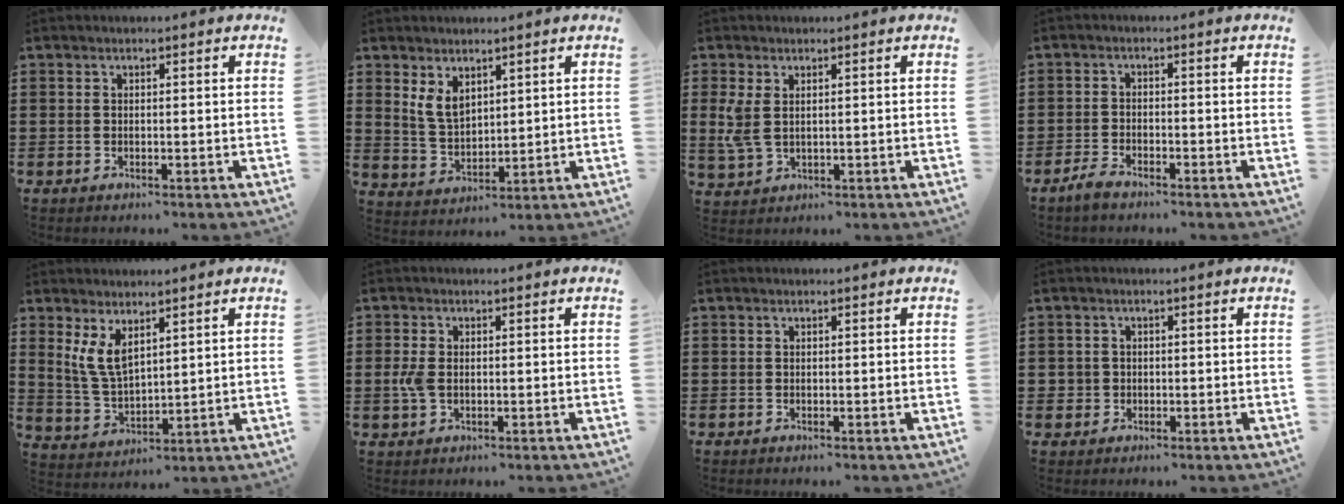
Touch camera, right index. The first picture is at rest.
{"total": 4.4, "force": [2.5, 2.5, 2.6], "torque": [-0.067, 0.003, 0.045]}
{"total": 4.1, "force": [0.8, 2.2, 3.3], "torque": [-0.091, -0.001, 0.010]}
{"total": 2.4, "force": [-2.2, 0.4, 0.7], "torque": [-0.021, 0.004, -0.048]}
{"total": 5.6, "force": [2.9, 2.6, 4.0], "torque": [-0.103, -0.005, 0.050]}
{"total": 3.3, "force": [-0.2, 2.1, 2.6], "torque": [-0.073, -0.002, -0.011]}
{"total": 0.0}
{"total": 1.5, "force": [-0.4, 1.4, 0.0], "torque": [-0.005, 0.006, -0.011]}